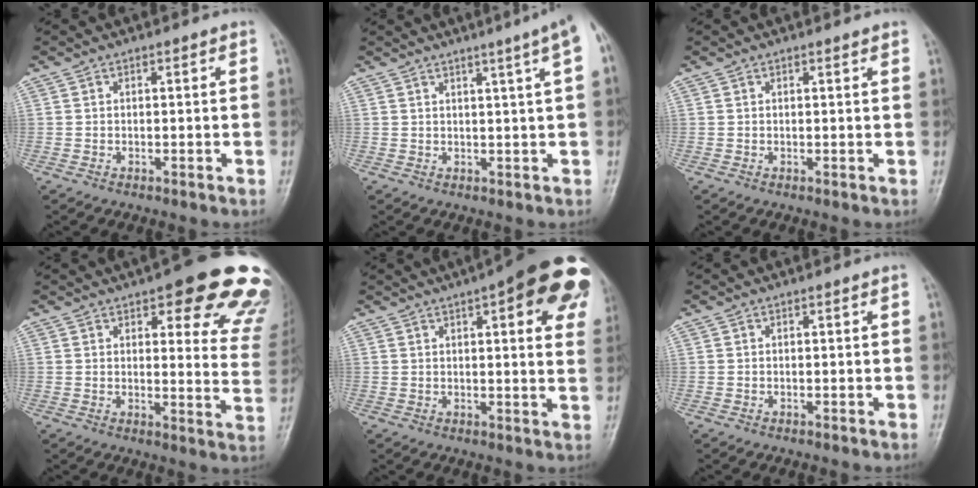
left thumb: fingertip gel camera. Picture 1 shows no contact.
{"total": 6.0, "force": [3.0, -0.7, 5.1], "torque": [-0.066, 0.003, 0.037]}
{"total": 0.8, "force": [0.6, -0.1, 0.5], "torque": [-0.010, -0.001, 0.010]}
{"total": 20.6, "force": [13.2, 6.8, 14.3], "torque": [-0.122, -0.053, 0.144]}
{"total": 20.2, "force": [9.2, 6.3, 16.8], "torque": [-0.187, -0.006, 0.106]}
{"total": 0.0}